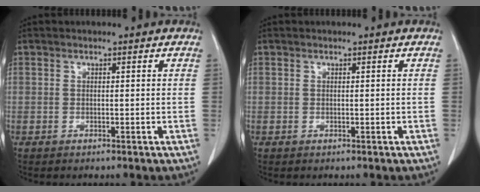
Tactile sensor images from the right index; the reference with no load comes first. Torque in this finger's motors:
{"motor_torque": [-0.04, 0.05, -0.01, 0.00]}